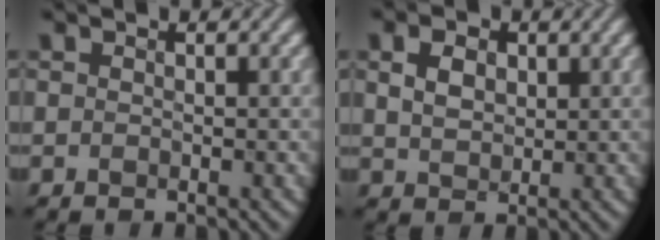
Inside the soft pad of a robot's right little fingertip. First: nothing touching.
{"total": 2.2, "force": [0.3, 1.6, 1.5], "torque": [-0.041, -0.001, 0.016]}